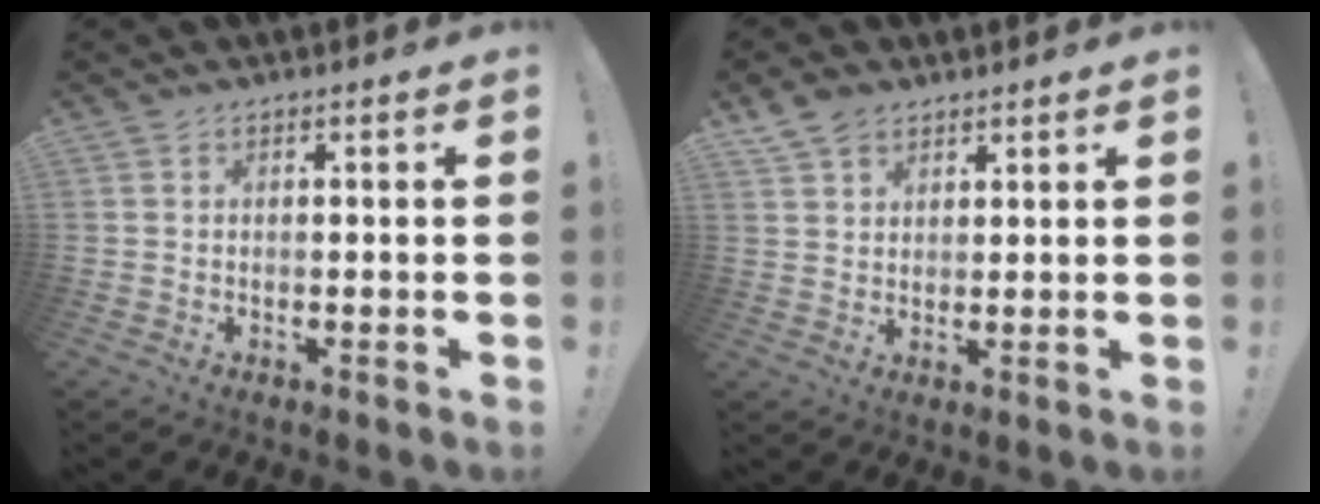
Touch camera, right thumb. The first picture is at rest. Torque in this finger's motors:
{"motor_torque": [0.01, 0.01, 0.51, 0.51, 0.02]}